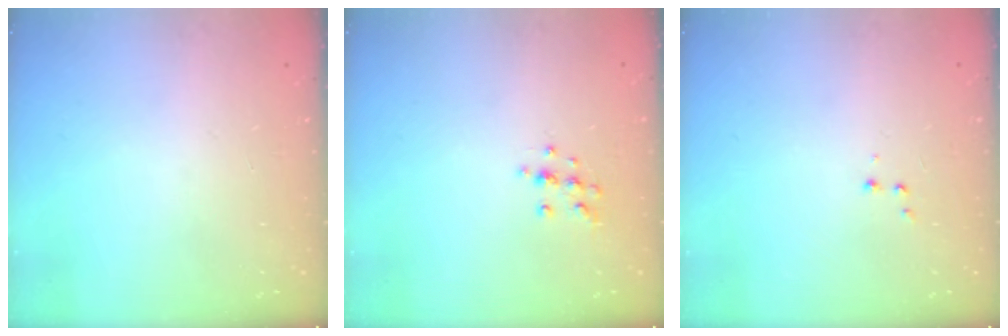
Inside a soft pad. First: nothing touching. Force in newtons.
{"total": 9.0, "press": 8.9, "slide": 0.8}
{"total": 2.6, "press": 2.5, "slide": 0.6}